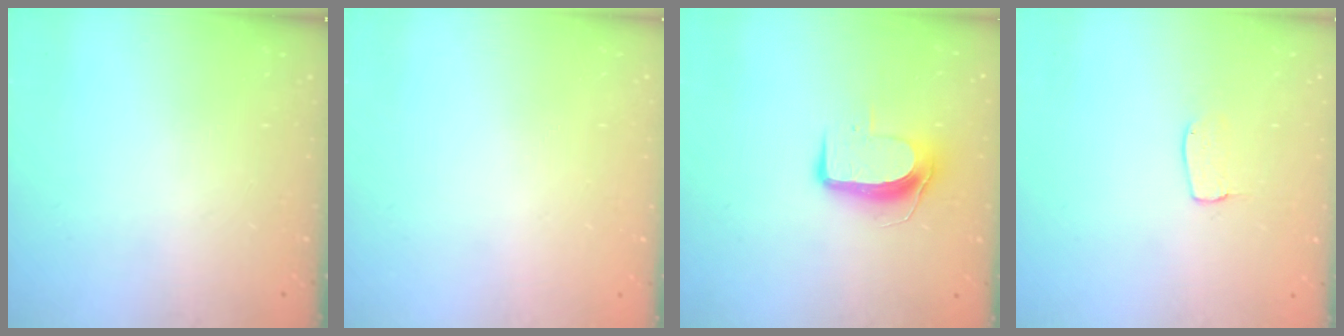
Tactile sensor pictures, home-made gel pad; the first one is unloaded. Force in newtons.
{"total": 0.0}
{"total": 9.0, "press": 9.0, "slide": 0.8}
{"total": 5.8, "press": 5.8, "slide": 0.2}